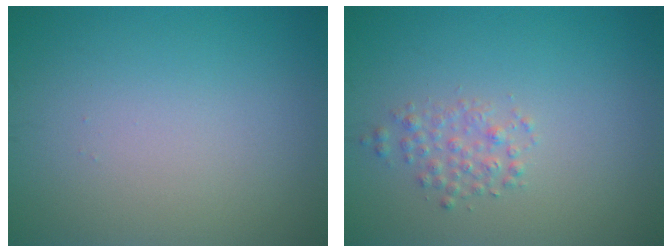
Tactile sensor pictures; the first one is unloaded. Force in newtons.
{"total": 1.6, "press": 1.6, "slide": 0.0}